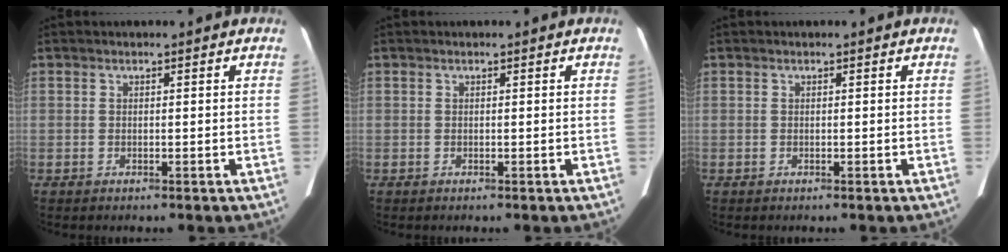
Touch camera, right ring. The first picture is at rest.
{"total": 0.0}
{"total": 0.0}